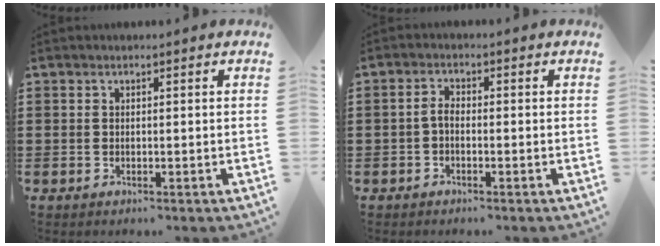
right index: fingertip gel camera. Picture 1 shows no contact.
{"total": 2.0, "force": [-0.8, 0.9, 1.5], "torque": [-0.038, 0.000, -0.018]}